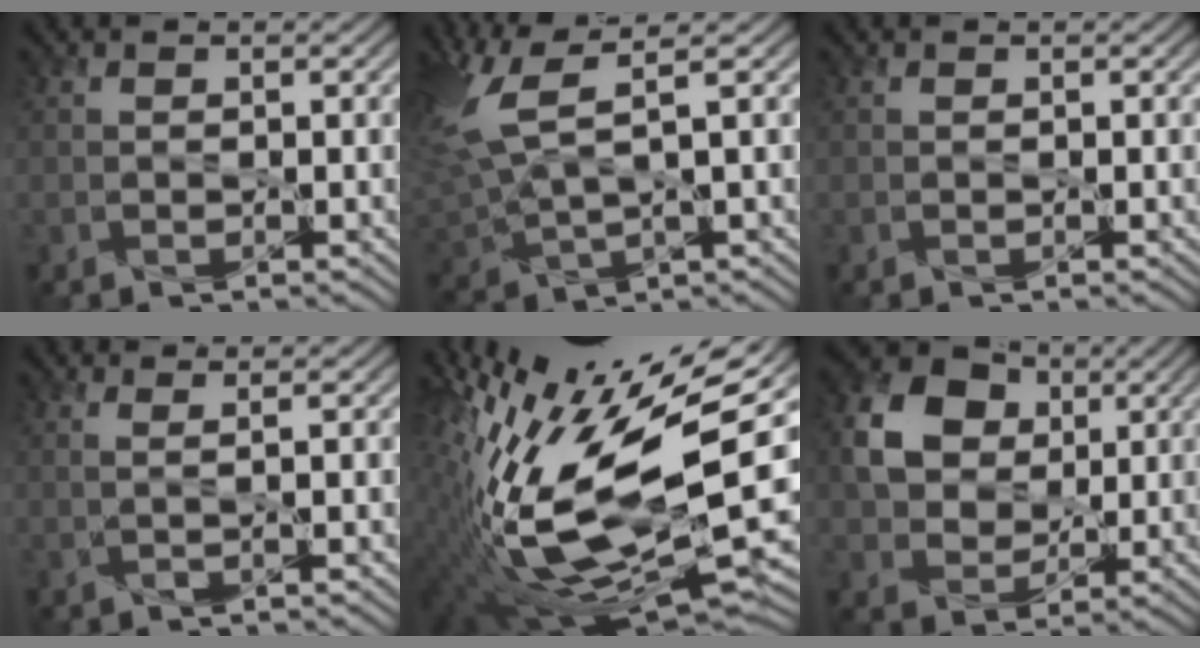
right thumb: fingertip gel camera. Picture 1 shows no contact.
{"total": 10.2, "force": [3.8, 3.8, 8.7], "torque": [-0.229, 0.006, 0.078]}
{"total": 0.0}
{"total": 1.3, "force": [0.4, 0.1, 1.2], "torque": [-0.025, 0.002, -0.002]}
{"total": 20.1, "force": [2.0, 9.2, 17.8], "torque": [-0.346, -0.026, 0.042]}
{"total": 9.0, "force": [2.3, 7.1, 5.1], "torque": [-0.121, 0.006, 0.033]}